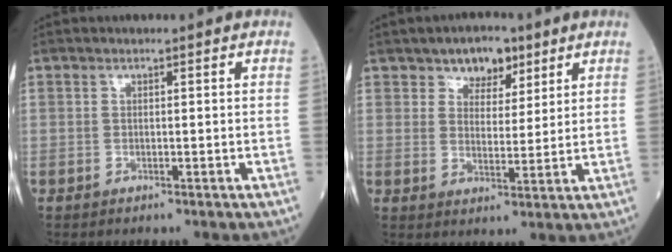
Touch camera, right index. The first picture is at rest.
{"total": 5.7, "force": [3.7, 3.4, 2.7], "torque": [-0.034, 0.006, 0.061]}